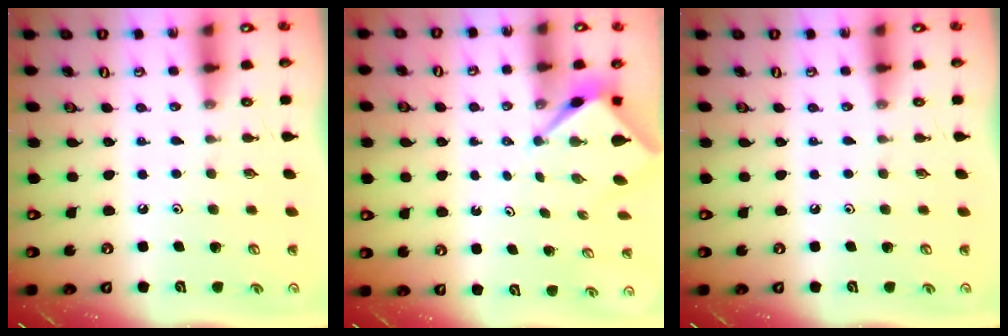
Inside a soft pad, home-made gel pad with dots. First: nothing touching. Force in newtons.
{"total": 2.5, "press": 2.5, "slide": 0.1}
{"total": 0.0}